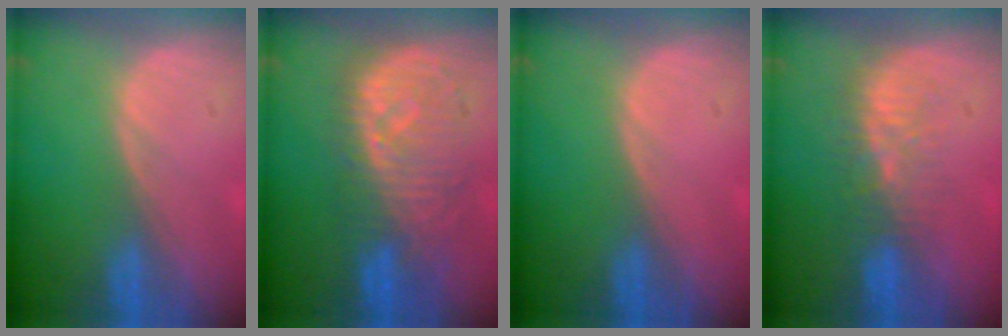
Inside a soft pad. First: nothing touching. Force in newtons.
{"total": 9.4, "press": 8.9, "slide": 3.2}
{"total": 0.0}
{"total": 5.7, "press": 5.3, "slide": 2.0}